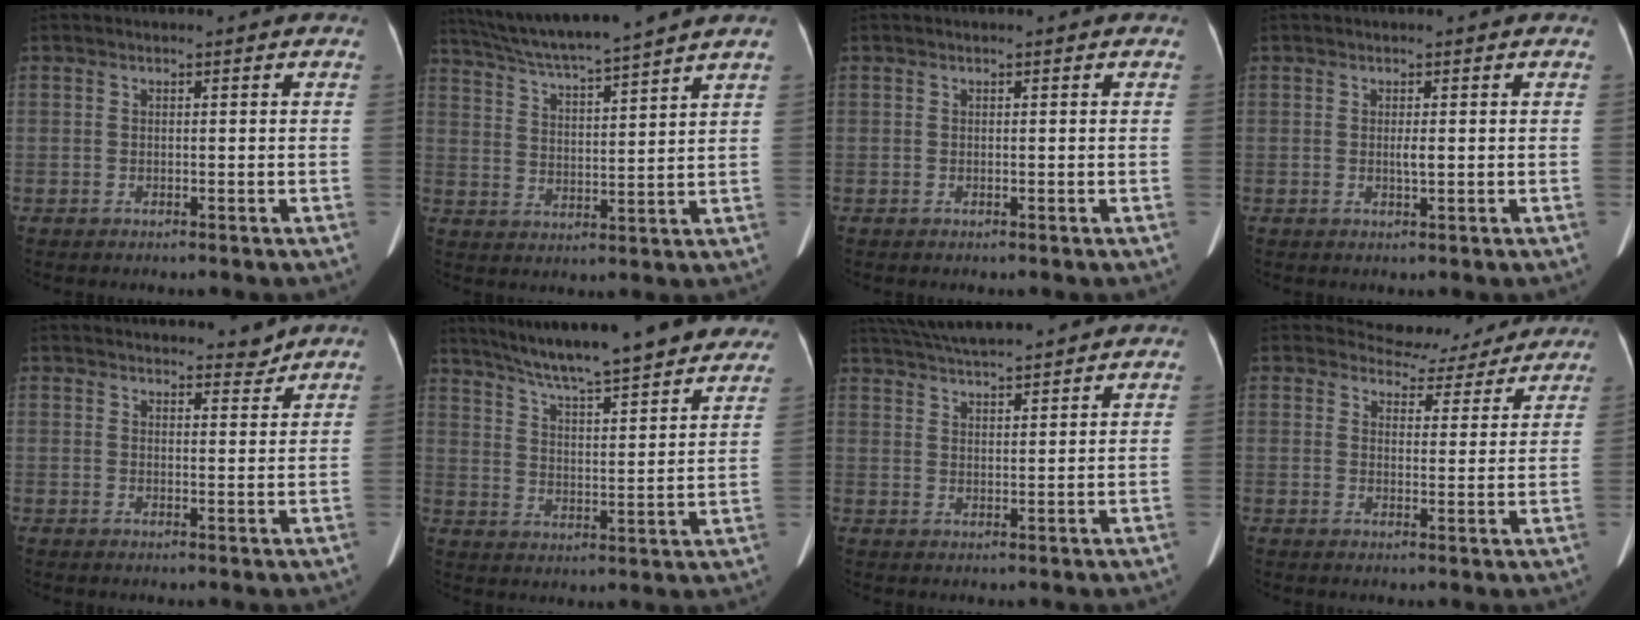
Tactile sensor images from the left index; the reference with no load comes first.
{"total": 13.2, "force": [11.7, -1.6, 6.0], "torque": [-0.111, 0.009, 0.190]}
{"total": 0.0}
{"total": 1.0, "force": [-0.3, 0.0, 1.0], "torque": [-0.024, -0.004, -0.003]}
{"total": 3.5, "force": [3.4, 0.6, 0.9], "torque": [-0.011, 0.013, 0.045]}
{"total": 24.6, "force": [21.5, 3.0, 11.6], "torque": [-0.187, -0.005, 0.289]}
{"total": 12.7, "force": [11.4, 1.4, 5.3], "torque": [-0.099, 0.034, 0.180]}
{"total": 8.2, "force": [7.7, 2.7, -0.2], "torque": [0.012, 0.001, 0.087]}